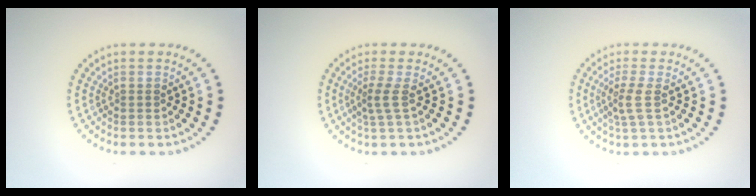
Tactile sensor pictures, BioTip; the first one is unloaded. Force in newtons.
{"total": 1.8, "press": 1.2, "slide": 1.4}
{"total": 2.0, "press": 1.5, "slide": 1.3}